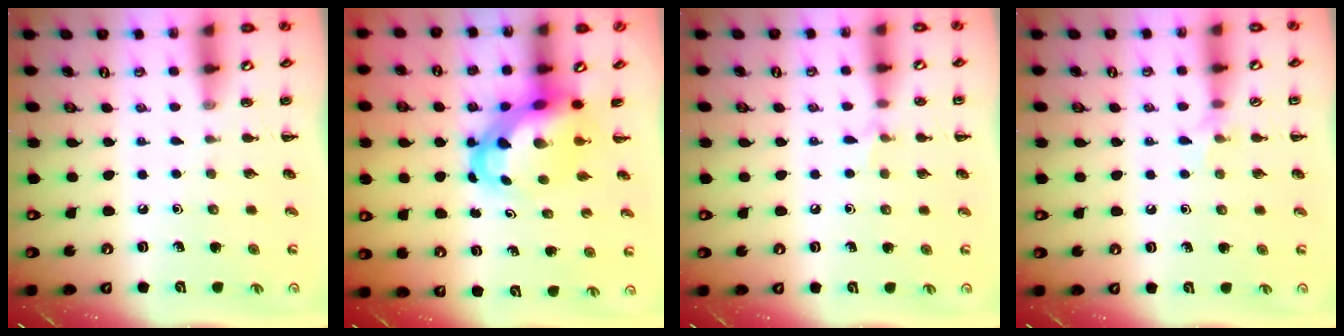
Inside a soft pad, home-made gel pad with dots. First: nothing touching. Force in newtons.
{"total": 6.2, "press": 6.0, "slide": 1.6}
{"total": 5.2, "press": 5.0, "slide": 1.6}
{"total": 4.5, "press": 4.4, "slide": 1.1}